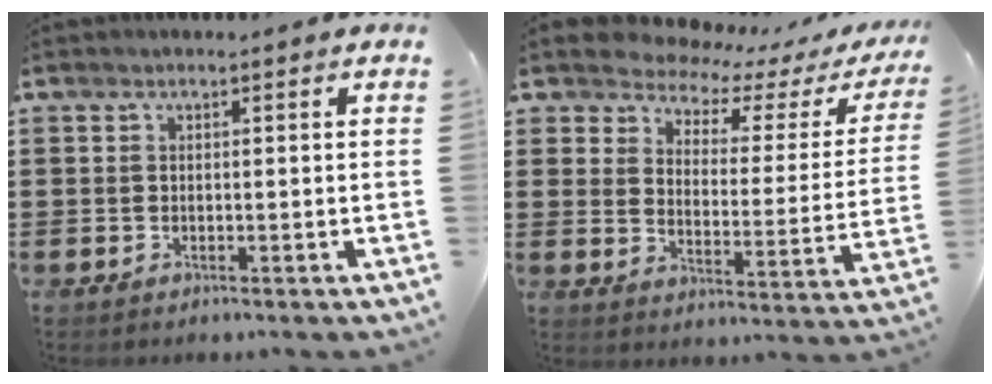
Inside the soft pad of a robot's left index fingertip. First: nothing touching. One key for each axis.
{"total": 5.0, "fx": 4.8, "fy": 1.3, "fz": 0.6, "tx": -0.048, "ty": -0.034, "tz": 0.080}